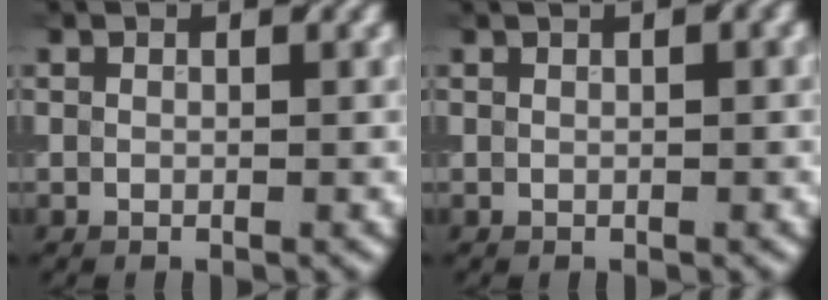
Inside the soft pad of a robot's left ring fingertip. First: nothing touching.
{"total": 0.6, "force": [0.3, 0.2, 0.4], "torque": [-0.008, 0.005, 0.006]}